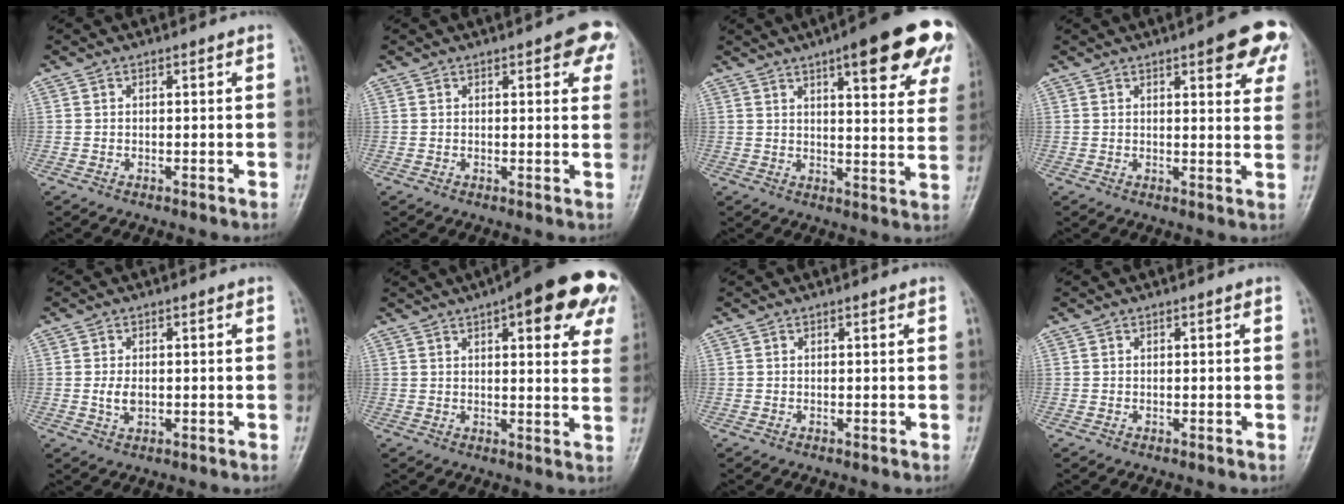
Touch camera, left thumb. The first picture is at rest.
{"total": 6.8, "force": [3.3, 2.5, 5.3], "torque": [-0.033, -0.005, 0.029]}
{"total": 20.1, "force": [10.8, 5.3, 16.0], "torque": [-0.180, -0.028, 0.132]}
{"total": 11.0, "force": [5.7, 3.5, 8.7], "torque": [-0.066, -0.016, 0.062]}
{"total": 2.5, "force": [-0.2, 1.6, 1.9], "torque": [-0.037, 0.000, -0.003]}
{"total": 19.3, "force": [9.4, 6.4, 15.6], "torque": [-0.171, -0.008, 0.106]}
{"total": 0.0}
{"total": 0.0}